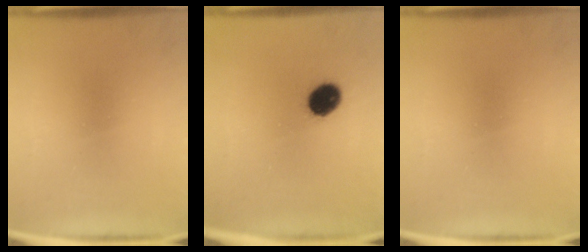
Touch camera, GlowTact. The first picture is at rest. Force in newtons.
{"total": 8.1}
{"total": 0.0}